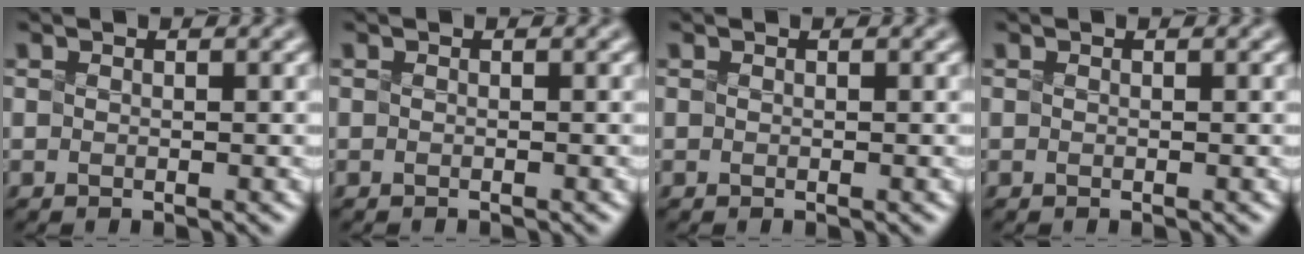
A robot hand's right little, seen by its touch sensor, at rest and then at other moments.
{"total": 0.6, "force": [-0.6, 0.0, 0.1], "torque": [0.003, -0.002, -0.009]}
{"total": 0.0}
{"total": 0.0}